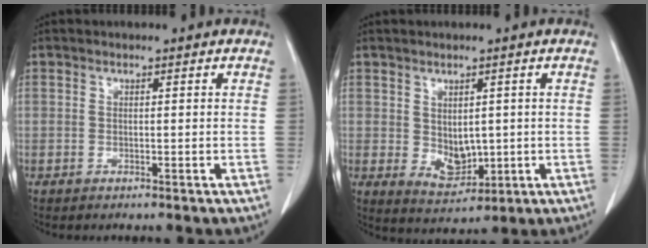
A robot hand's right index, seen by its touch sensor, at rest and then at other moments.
{"total": 5.1, "force": [0.1, 3.4, 3.8], "torque": [-0.065, -0.008, 0.023]}